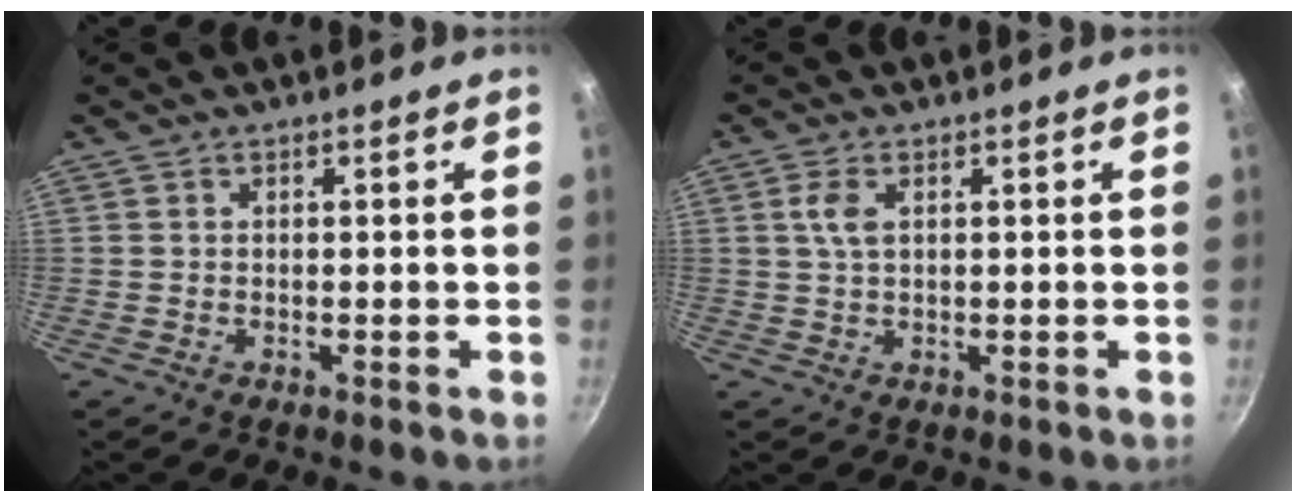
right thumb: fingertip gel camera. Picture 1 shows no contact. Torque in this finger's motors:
{"motor_torque": [0.35, 0.12, 0.46, -0.17, 0.00]}